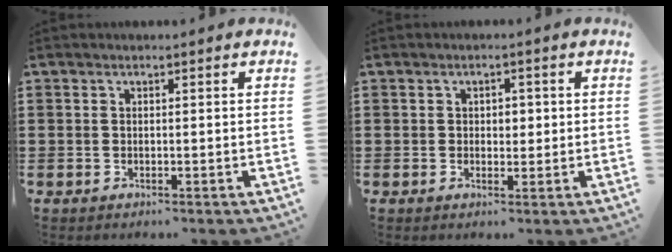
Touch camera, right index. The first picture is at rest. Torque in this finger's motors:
{"motor_torque": [0.31, -0.04, 0.09, 0.04]}